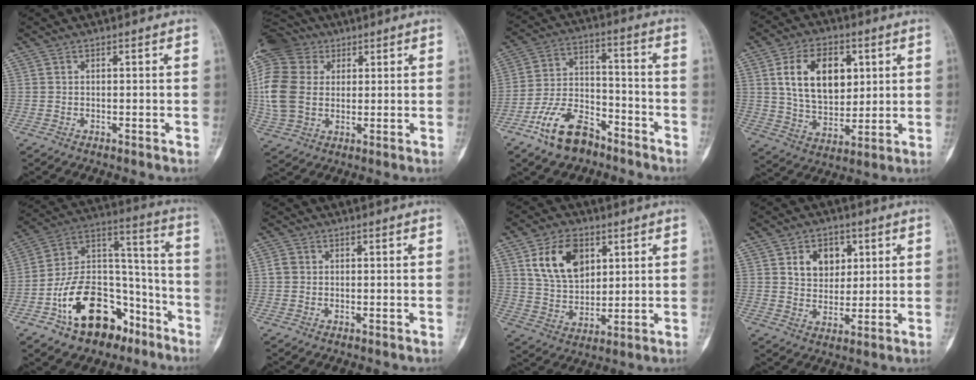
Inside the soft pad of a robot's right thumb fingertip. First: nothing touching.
{"total": 15.5, "force": [3.5, 12.2, 8.8], "torque": [-0.189, 0.007, 0.063]}
{"total": 12.7, "force": [-8.4, 6.7, 6.7], "torque": [-0.111, 0.068, -0.156]}
{"total": 15.5, "force": [4.3, 10.0, 11.0], "torque": [-0.152, -0.014, 0.083]}
{"total": 21.8, "force": [-11.4, 13.6, 12.7], "torque": [-0.171, 0.103, -0.185]}
{"total": 1.8, "force": [0.1, 1.6, 0.8], "torque": [-0.008, 0.004, 0.002]}
{"total": 12.9, "force": [5.2, 8.6, 8.1], "torque": [-0.114, -0.020, 0.104]}
{"total": 8.2, "force": [3.0, 6.3, 4.5], "torque": [-0.029, -0.011, 0.051]}